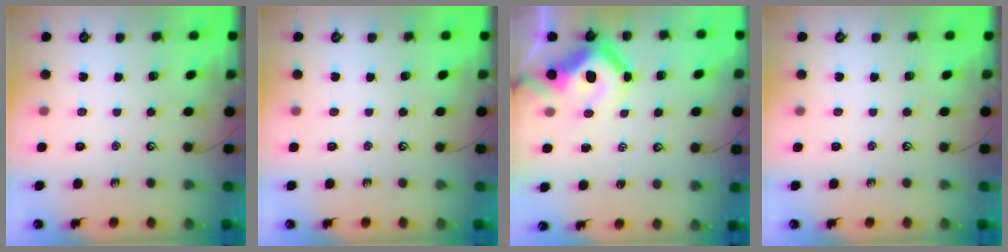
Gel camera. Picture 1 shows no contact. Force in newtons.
{"total": 0.0}
{"total": 14.4, "press": 14.2, "slide": 1.9}
{"total": 0.0}